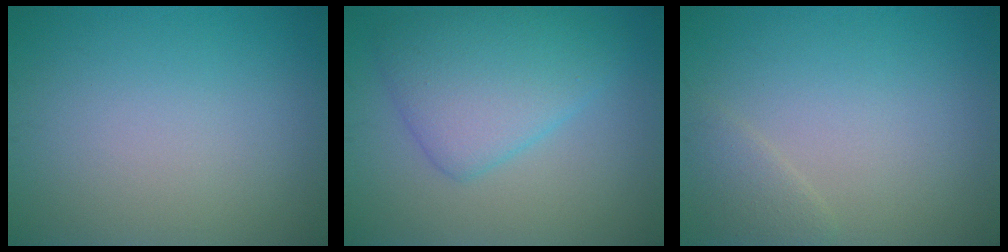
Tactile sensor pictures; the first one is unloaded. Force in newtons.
{"total": 5.8, "press": 5.8, "slide": 0.1}
{"total": 1.6, "press": 1.6, "slide": 0.1}